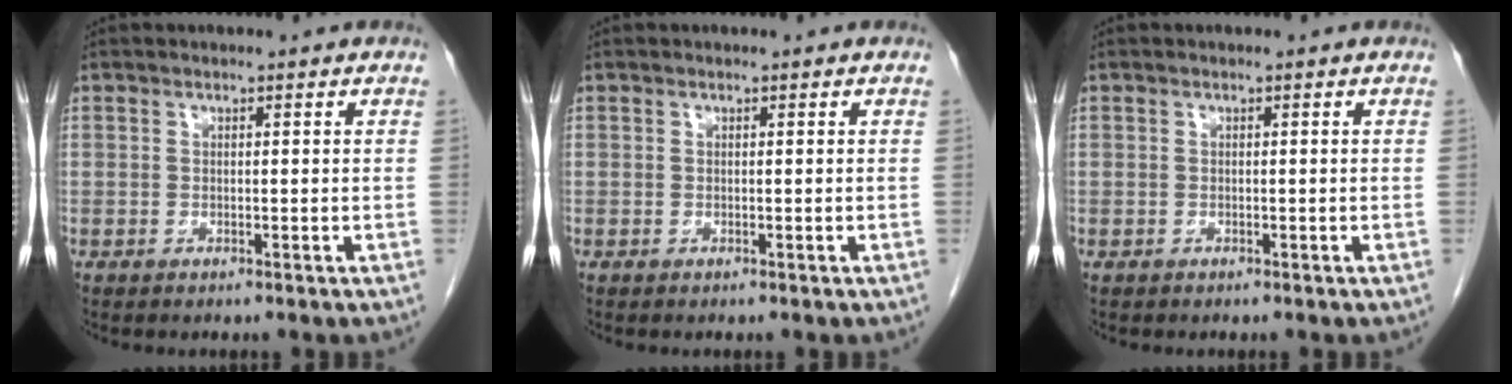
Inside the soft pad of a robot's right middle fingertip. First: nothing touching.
{"total": 0.0}
{"total": 0.0}